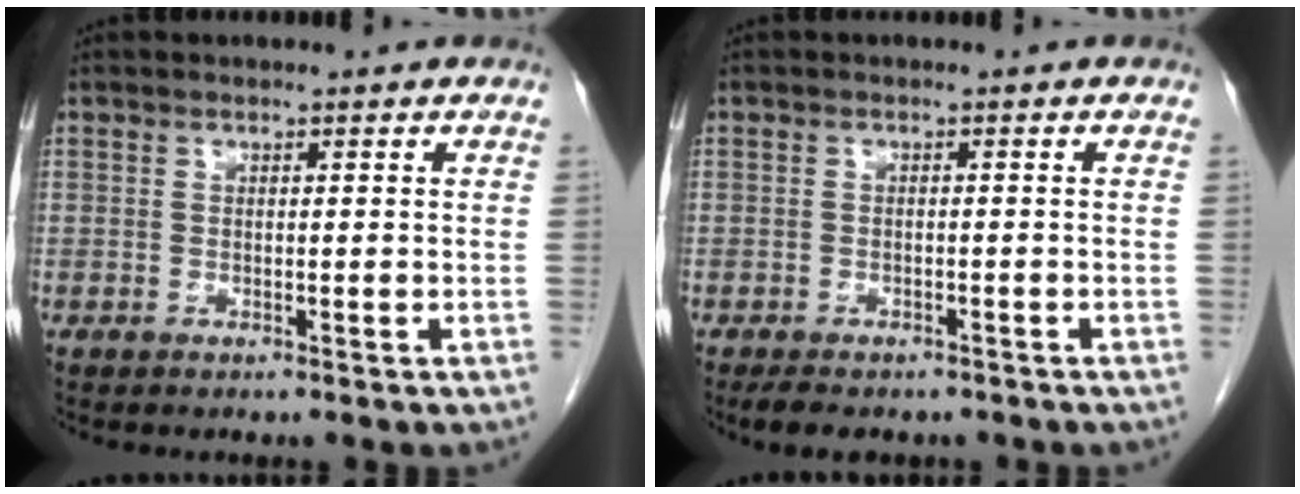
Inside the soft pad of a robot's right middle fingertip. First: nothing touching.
{"total": 5.6, "force": [-4.6, 2.3, 2.3], "torque": [-0.033, -0.006, -0.060]}